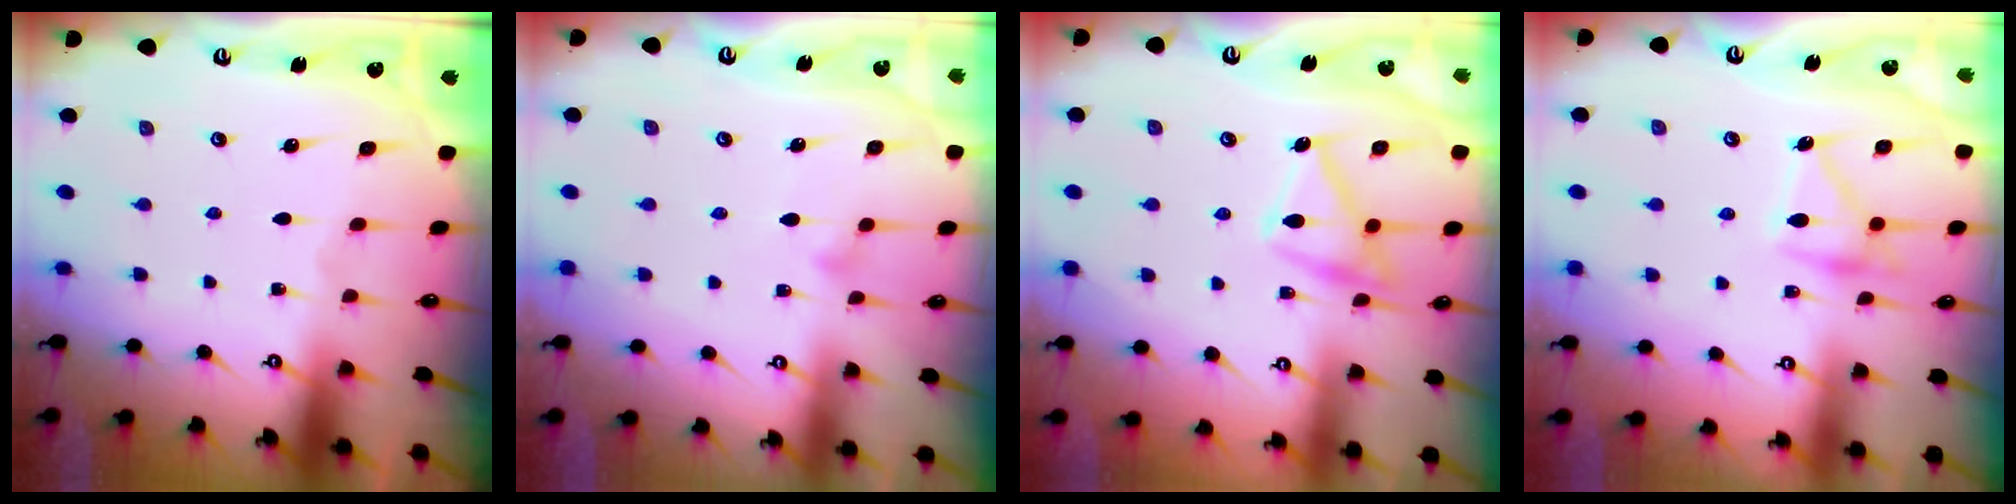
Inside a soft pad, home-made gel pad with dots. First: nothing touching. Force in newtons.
{"total": 8.6, "press": 8.6, "slide": 0.6}
{"total": 16.0, "press": 16.0, "slide": 1.0}
{"total": 15.6, "press": 15.5, "slide": 1.0}